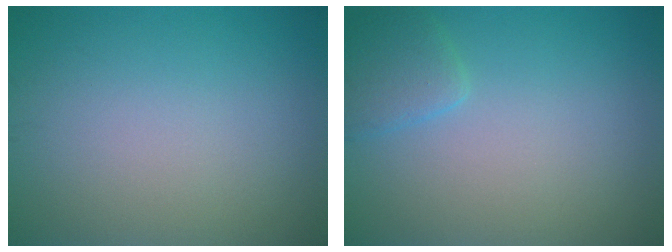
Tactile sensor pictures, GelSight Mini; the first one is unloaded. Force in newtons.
{"total": 2.0, "press": 2.0, "slide": 0.1}